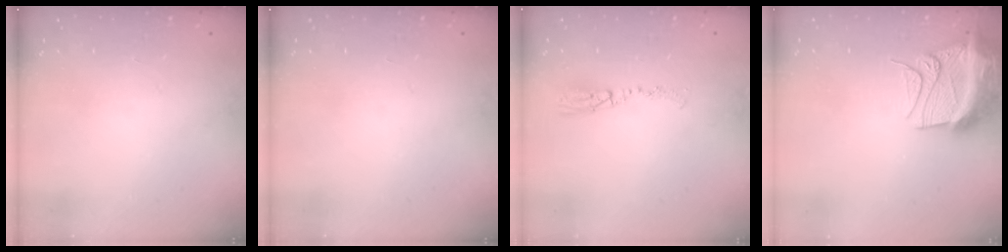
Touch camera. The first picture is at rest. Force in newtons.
{"total": 0.0}
{"total": 5.6, "press": 5.3, "slide": 1.9}
{"total": 15.8, "press": 15.7, "slide": 1.6}